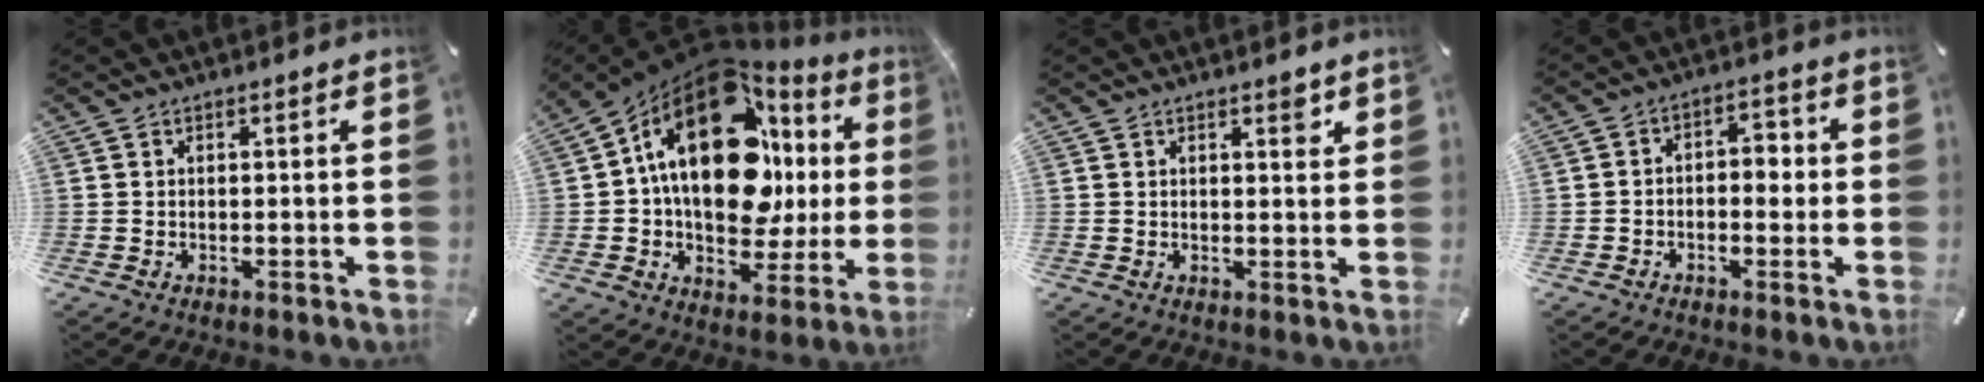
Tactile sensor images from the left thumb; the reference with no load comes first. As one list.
[{"total": 24.4, "force": [5.7, 14.9, 18.5], "torque": [-0.306, -0.039, 0.095]}, {"total": 2.4, "force": [1.5, 1.2, 1.4], "torque": [-0.006, -0.007, 0.022]}, {"total": 4.5, "force": [-1.5, 3.1, 3.0], "torque": [-0.037, 0.010, -0.034]}]